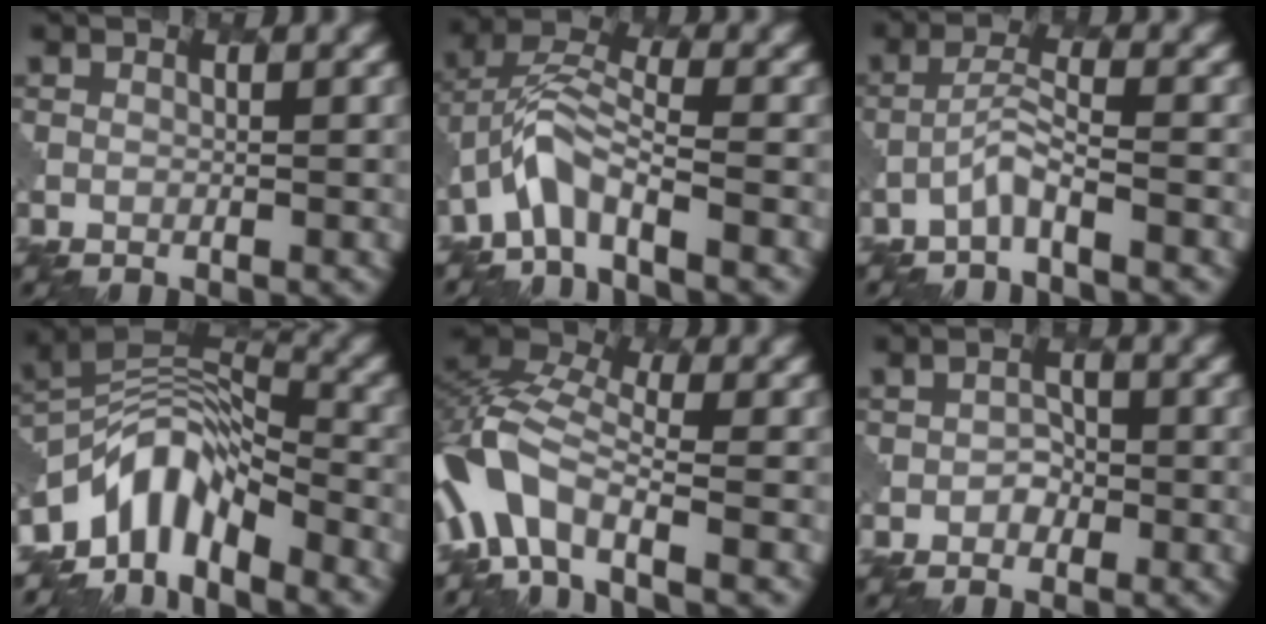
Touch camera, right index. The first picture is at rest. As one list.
[{"total": 4.3, "force": [-2.6, 1.3, 3.1], "torque": [-0.063, 0.008, -0.059]}, {"total": 2.0, "force": [-1.5, 0.0, 1.4], "torque": [-0.030, 0.008, -0.037]}, {"total": 7.7, "force": [-4.8, 3.7, 4.8], "torque": [-0.069, 0.006, -0.100]}, {"total": 9.5, "force": [-3.7, 4.5, 7.5], "torque": [-0.145, 0.010, -0.086]}, {"total": 1.2, "force": [-0.3, 1.0, 0.5], "torque": [-0.005, 0.004, -0.005]}]